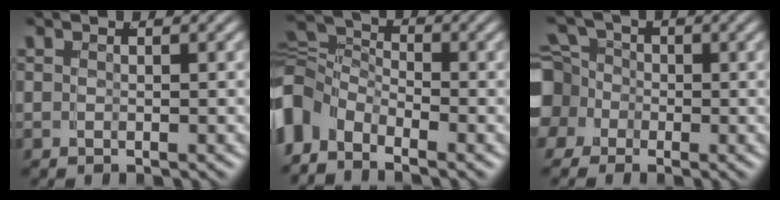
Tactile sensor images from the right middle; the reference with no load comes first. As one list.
[{"total": 5.5, "force": [-1.6, 4.5, 2.6], "torque": [-0.064, -0.019, -0.028]}, {"total": 6.0, "force": [-0.8, 5.5, 2.3], "torque": [-0.041, -0.018, -0.013]}]